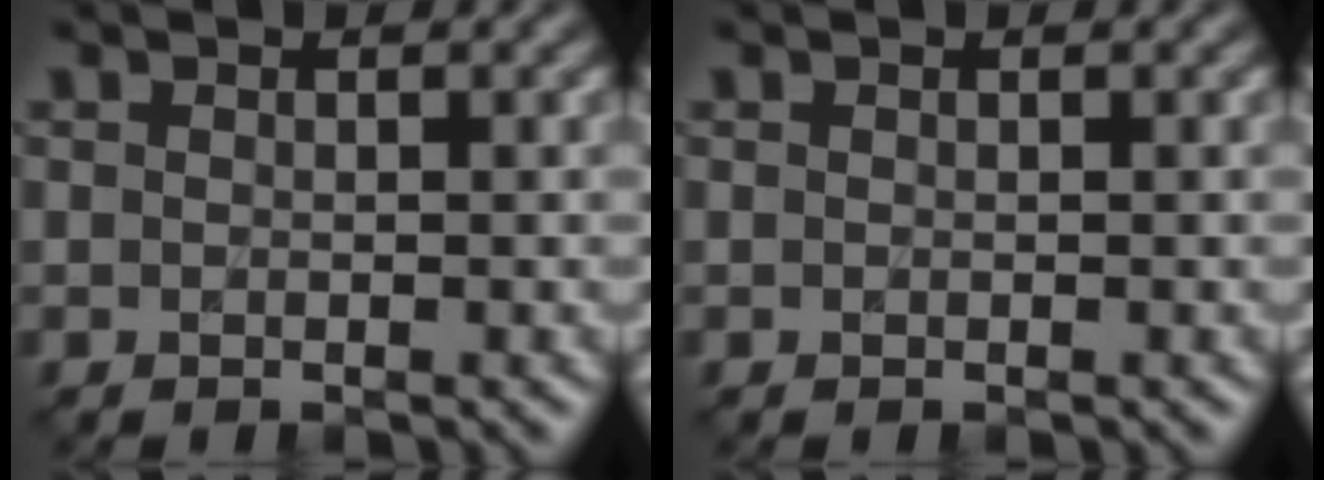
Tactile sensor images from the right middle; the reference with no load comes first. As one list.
[{"total": 0.0}]